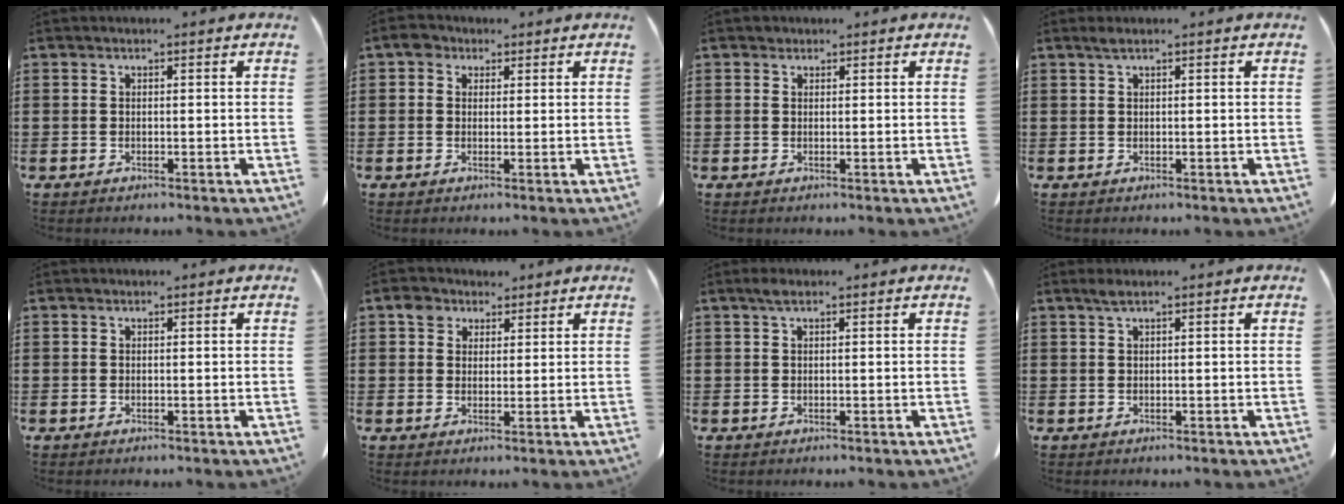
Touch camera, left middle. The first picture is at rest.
{"total": 2.3, "force": [1.4, 1.5, 0.8], "torque": [-0.014, 0.003, 0.025]}
{"total": 0.5, "force": [0.3, 0.4, 0.0], "torque": [-0.002, 0.002, 0.007]}
{"total": 1.0, "force": [0.5, 0.1, 0.8], "torque": [-0.017, 0.000, 0.010]}
{"total": 0.0}
{"total": 3.4, "force": [2.4, 2.3, 0.9], "torque": [-0.020, 0.007, 0.044]}
{"total": 1.3, "force": [0.7, 0.4, 1.0], "torque": [-0.023, 0.003, 0.011]}
{"total": 1.2, "force": [0.7, 0.1, 1.0], "torque": [-0.022, 0.001, 0.013]}